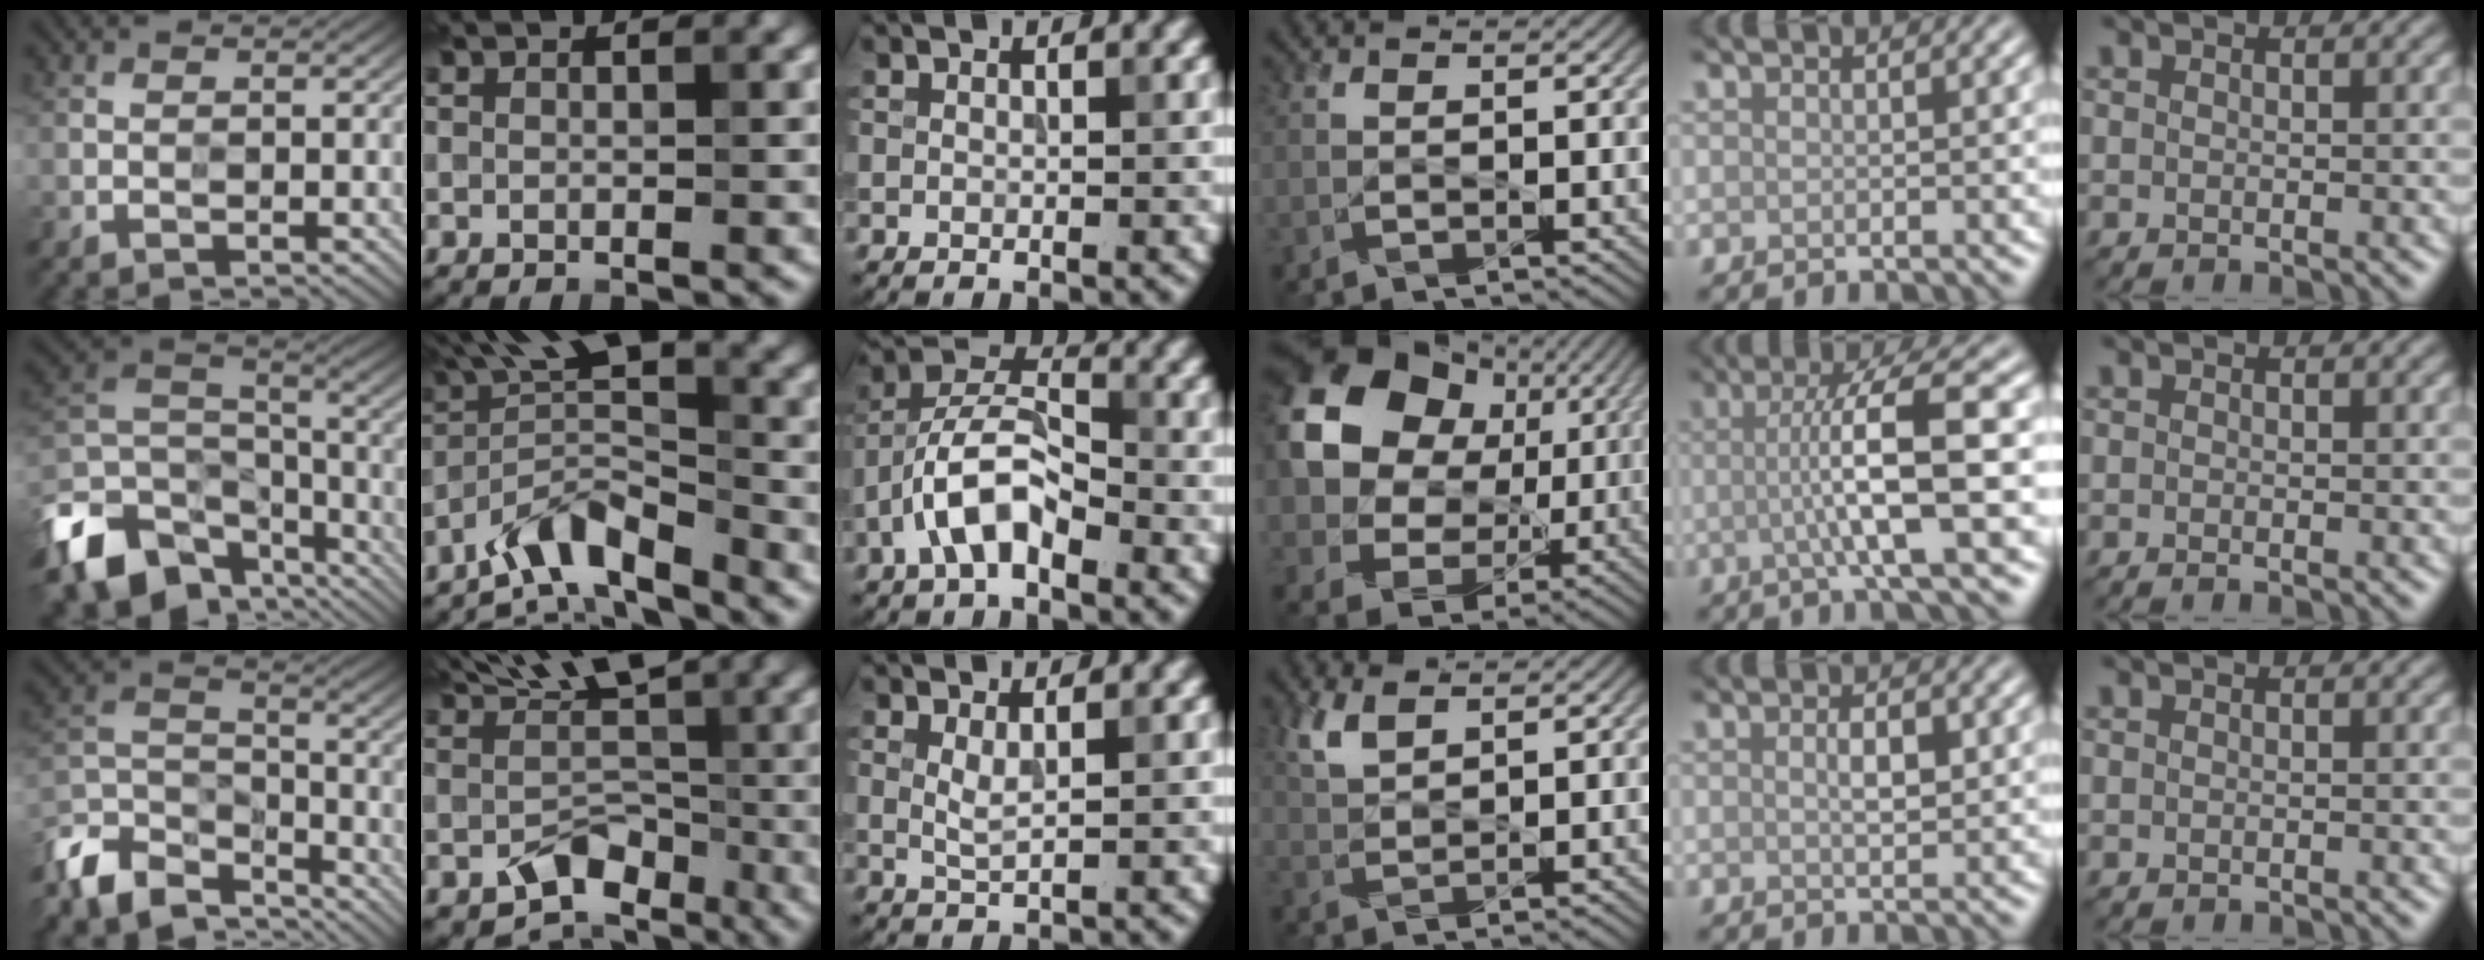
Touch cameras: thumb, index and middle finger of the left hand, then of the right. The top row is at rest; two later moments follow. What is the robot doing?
{"motion": "wipe", "object": "glasses"}